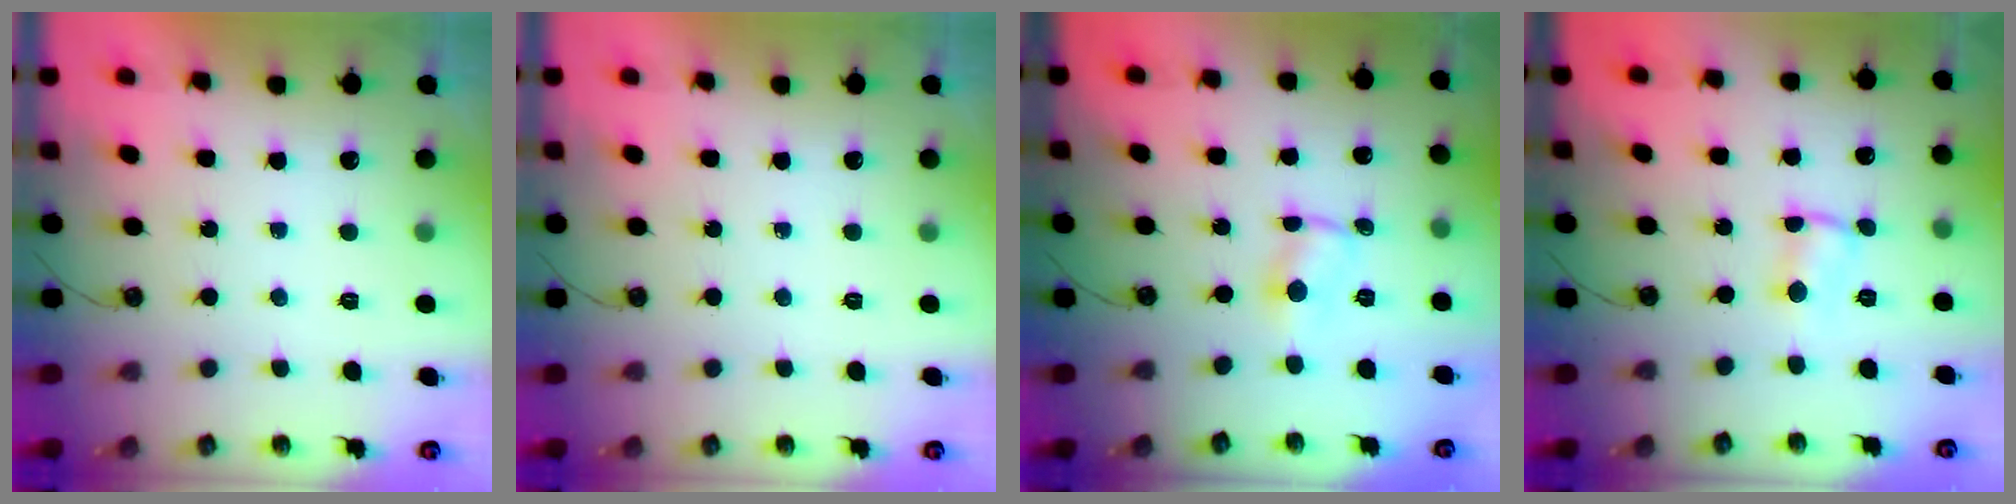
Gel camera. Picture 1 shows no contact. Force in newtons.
{"total": 0.0}
{"total": 1.3, "press": 1.3, "slide": 0.2}
{"total": 1.3, "press": 1.3, "slide": 0.5}